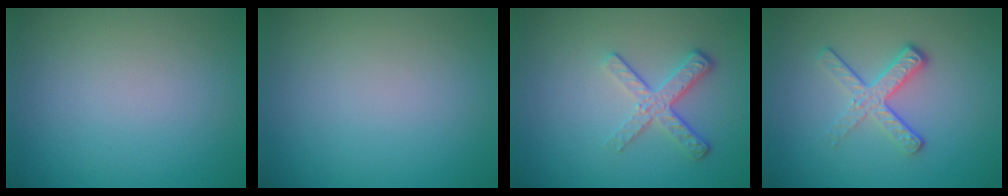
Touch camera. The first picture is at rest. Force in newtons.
{"total": 0.0}
{"total": 3.5, "press": 2.6, "slide": 2.4}
{"total": 3.8, "press": 2.5, "slide": 2.9}